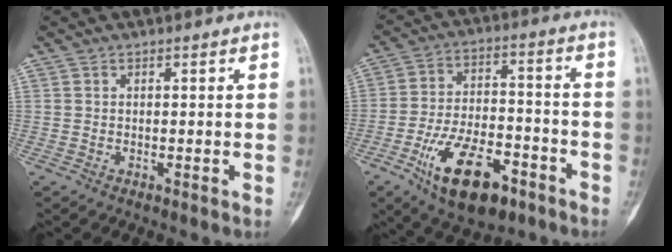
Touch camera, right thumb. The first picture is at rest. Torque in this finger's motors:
{"motor_torque": [2.86, 0.29, 1.00, -1.77, 0.17]}